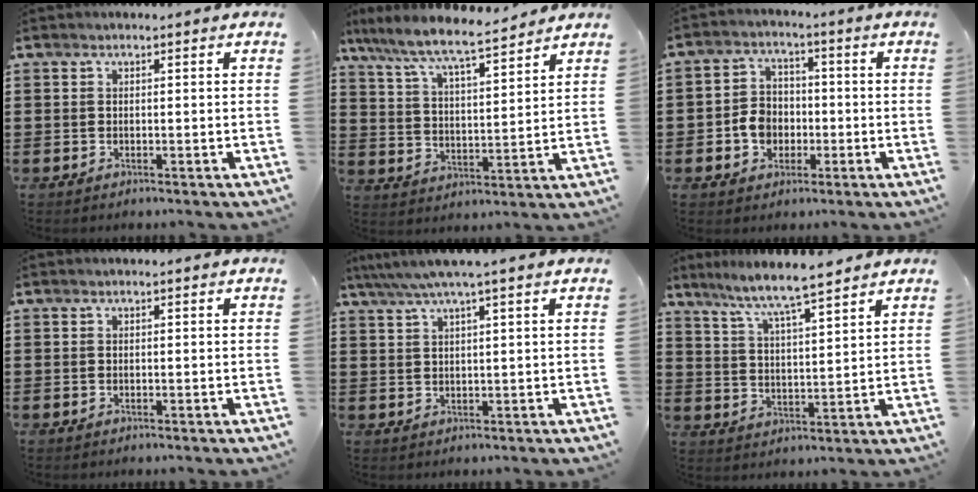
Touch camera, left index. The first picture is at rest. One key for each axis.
{"total": 6.8, "fx": 6.0, "fy": 0.5, "fz": 3.0, "tx": -0.085, "ty": -0.037, "tz": 0.099}
{"total": 5.6, "fx": -1.5, "fy": 4.7, "fz": 2.7, "tx": -0.066, "ty": 0.011, "tz": -0.030}
{"total": 0.0}
{"total": 3.6, "fx": 2.3, "fy": -0.3, "fz": 2.7, "tx": -0.058, "ty": -0.001, "tz": 0.039}
{"total": 6.2, "fx": 5.7, "fy": -0.2, "fz": 2.6, "tx": -0.076, "ty": -0.035, "tz": 0.094}